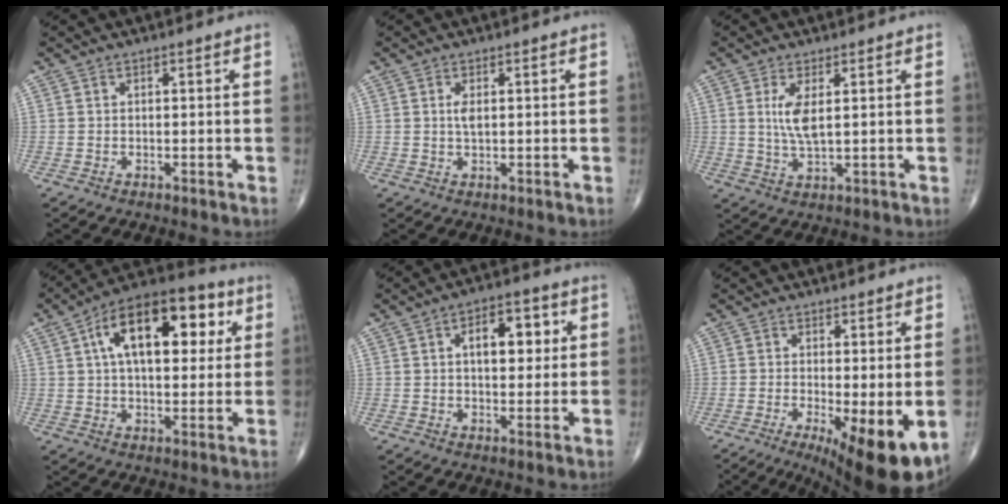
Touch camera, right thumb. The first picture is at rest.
{"total": 2.1, "force": [0.5, 0.9, 1.9], "torque": [-0.038, -0.002, 0.012]}
{"total": 5.1, "force": [1.3, 1.6, 4.7], "torque": [-0.103, -0.014, 0.032]}
{"total": 20.0, "force": [5.9, 10.2, 16.2], "torque": [-0.222, 0.016, 0.083]}
{"total": 9.3, "force": [2.3, 5.0, 7.5], "torque": [-0.077, 0.006, 0.032]}
{"total": 11.6, "force": [-3.5, 3.2, 10.6], "torque": [-0.149, -0.021, -0.044]}